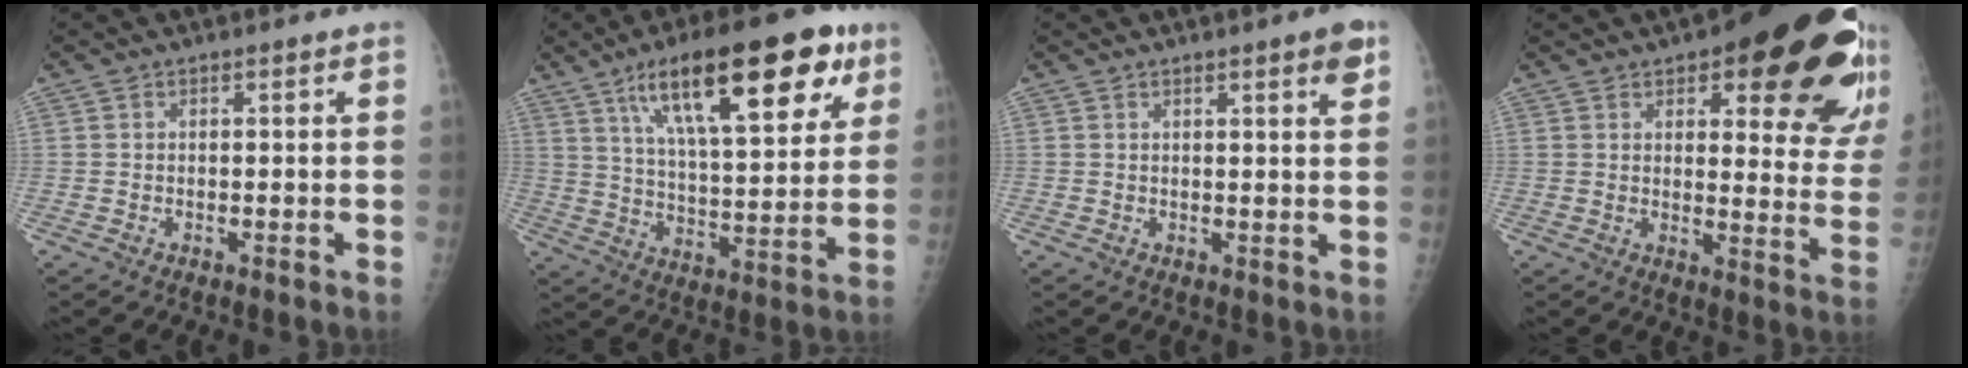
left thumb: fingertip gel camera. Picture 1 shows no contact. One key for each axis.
{"total": 23.9, "fx": 12.4, "fy": 8.1, "fz": 18.7, "tx": -0.259, "ty": -0.021, "tz": 0.197}
{"total": 3.6, "fx": 2.0, "fy": 0.5, "fz": 2.9, "tx": -0.032, "ty": -0.010, "tz": 0.024}
{"total": 24.5, "fx": 13.1, "fy": 8.3, "fz": 19.0, "tx": -0.182, "ty": -0.050, "tz": 0.158}